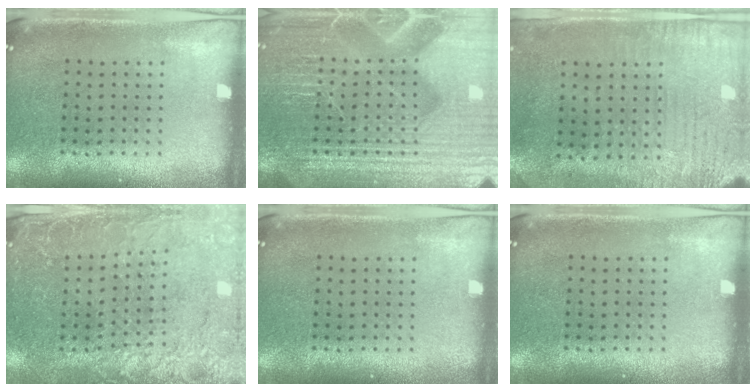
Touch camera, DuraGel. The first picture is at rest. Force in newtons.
{"total": 7.6, "press": 7.5, "slide": 1.1}
{"total": 3.0, "press": 2.4, "slide": 1.8}
{"total": 2.9, "press": 2.8, "slide": 0.7}
{"total": 0.0}
{"total": 0.0}